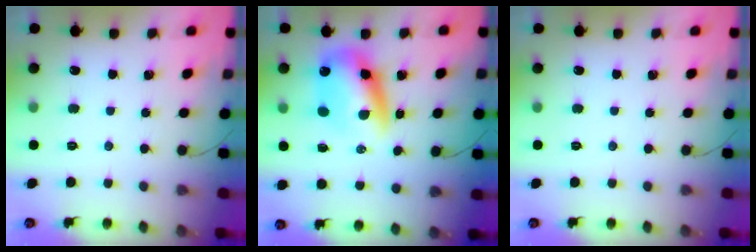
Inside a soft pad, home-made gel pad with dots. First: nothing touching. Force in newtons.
{"total": 9.6, "press": 9.3, "slide": 2.1}
{"total": 0.0}